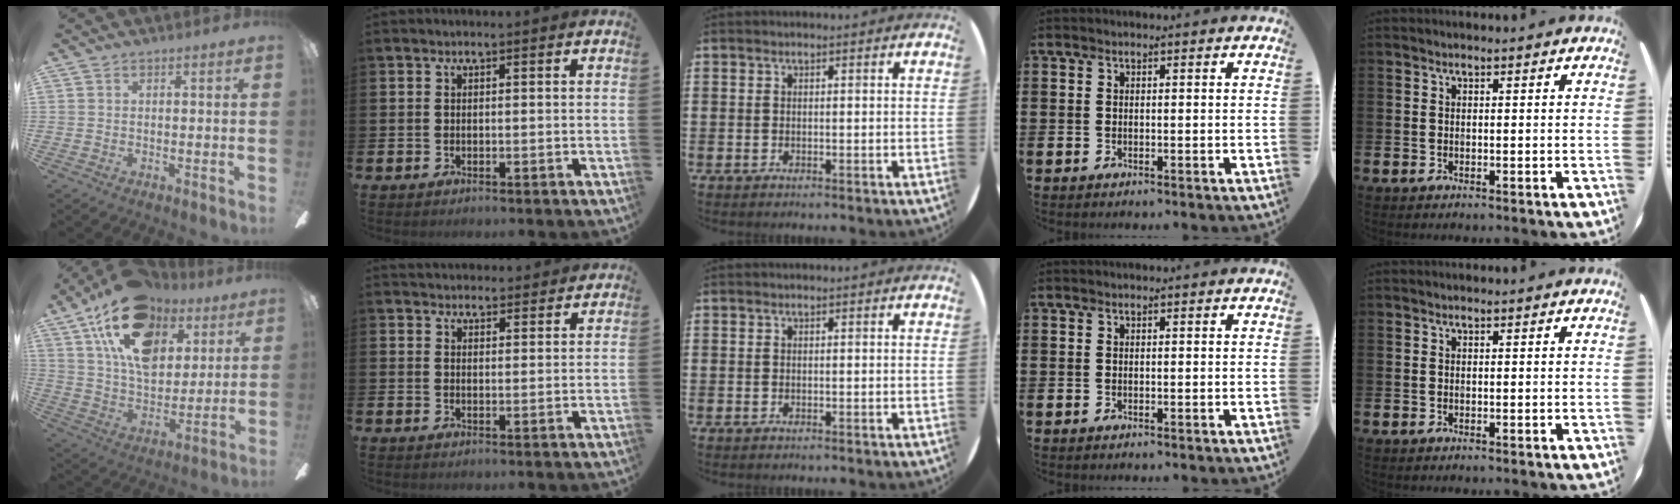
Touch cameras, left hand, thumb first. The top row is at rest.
{"thumb": {"total": 20.2, "force": [10.9, 12.3, 11.8], "torque": [-0.203, -0.041, 0.197]}, "index": {"total": 3.2, "force": [3.1, 0.7, -0.2], "torque": [0.009, -0.019, 0.055]}}